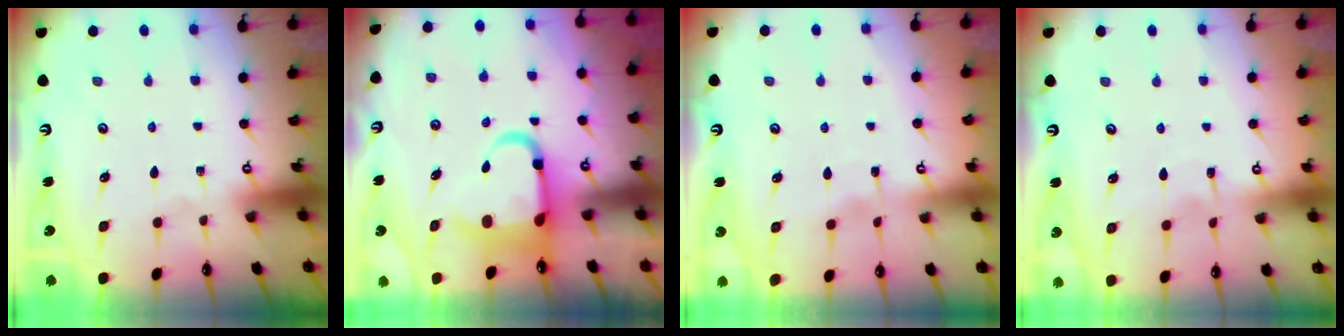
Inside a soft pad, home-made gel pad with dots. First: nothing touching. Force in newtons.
{"total": 8.4, "press": 8.2, "slide": 1.6}
{"total": 2.0, "press": 2.0, "slide": 0.3}
{"total": 3.6, "press": 3.6, "slide": 0.3}